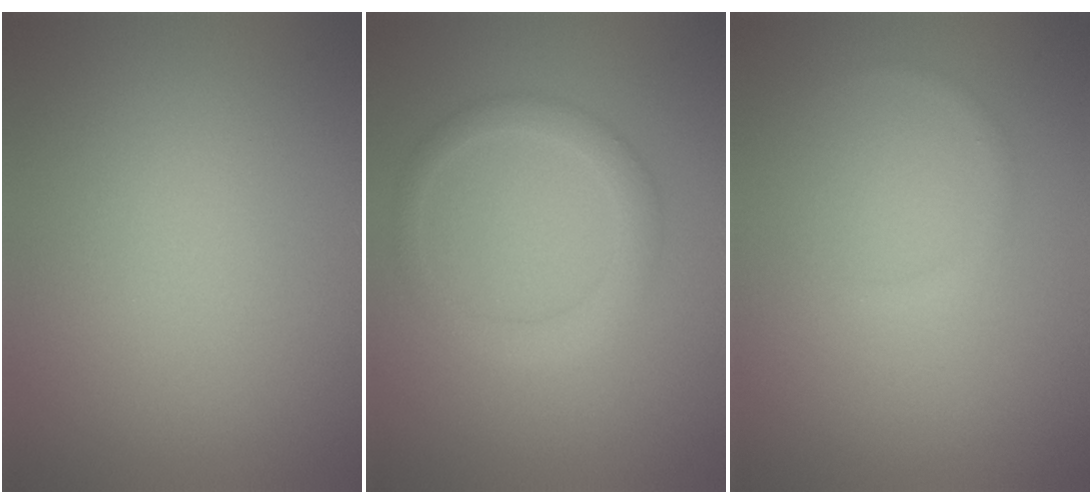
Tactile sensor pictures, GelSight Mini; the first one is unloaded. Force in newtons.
{"total": 2.4, "press": 2.4, "slide": 0.2}
{"total": 0.7, "press": 0.7, "slide": 0.1}